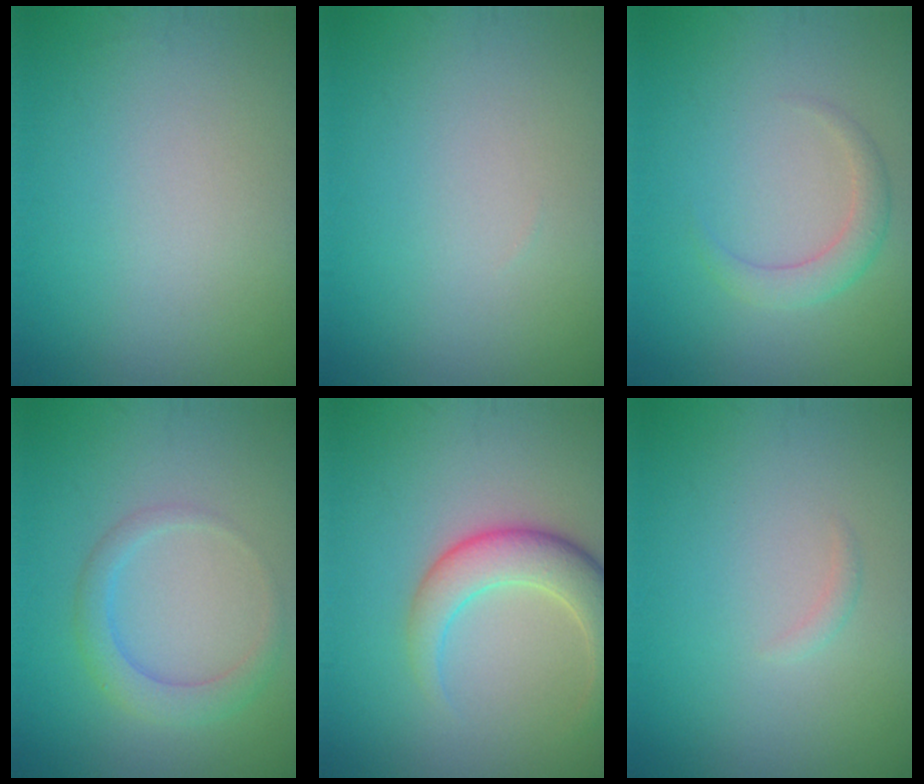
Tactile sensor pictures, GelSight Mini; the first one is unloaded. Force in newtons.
{"total": 0.0}
{"total": 2.1, "press": 2.1, "slide": 0.1}
{"total": 2.6, "press": 2.6, "slide": 0.1}
{"total": 4.7, "press": 4.7, "slide": 0.3}
{"total": 0.6, "press": 0.6, "slide": 0.0}